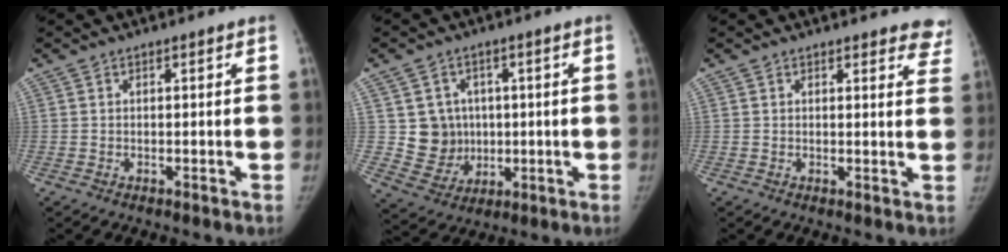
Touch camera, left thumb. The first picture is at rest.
{"total": 8.4, "force": [0.7, 8.0, 2.2], "torque": [0.006, 0.003, 0.026]}
{"total": 6.2, "force": [5.6, 2.2, 1.5], "torque": [0.027, -0.026, 0.037]}